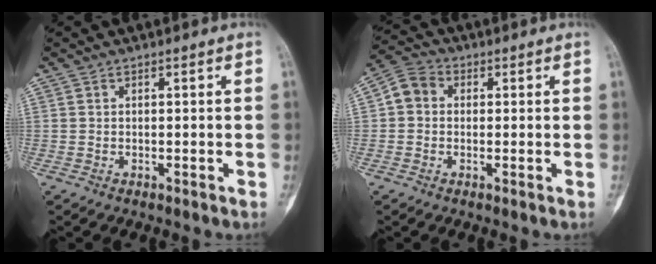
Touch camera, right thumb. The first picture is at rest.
{"total": 5.0, "force": [0.3, 4.2, 2.6], "torque": [-0.034, 0.018, -0.007]}